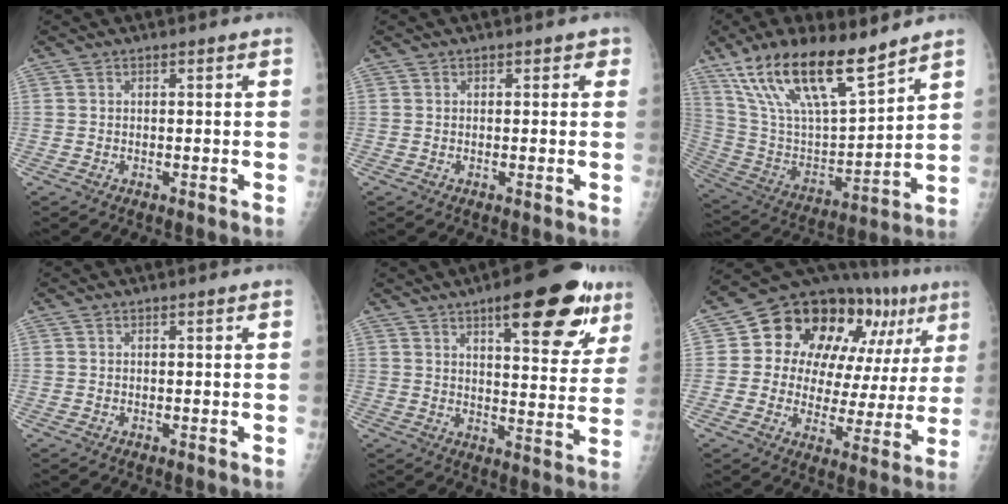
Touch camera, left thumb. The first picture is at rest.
{"total": 1.3, "force": [0.5, 1.1, 0.5], "torque": [0.016, 0.002, -0.002]}
{"total": 21.8, "force": [15.0, 6.8, 14.4], "torque": [-0.243, -0.056, 0.284]}
{"total": 0.0}
{"total": 18.6, "force": [10.2, 6.2, 14.3], "torque": [-0.154, -0.034, 0.136]}
{"total": 23.5, "force": [8.8, 13.3, 17.2], "torque": [-0.192, 0.017, 0.127]}